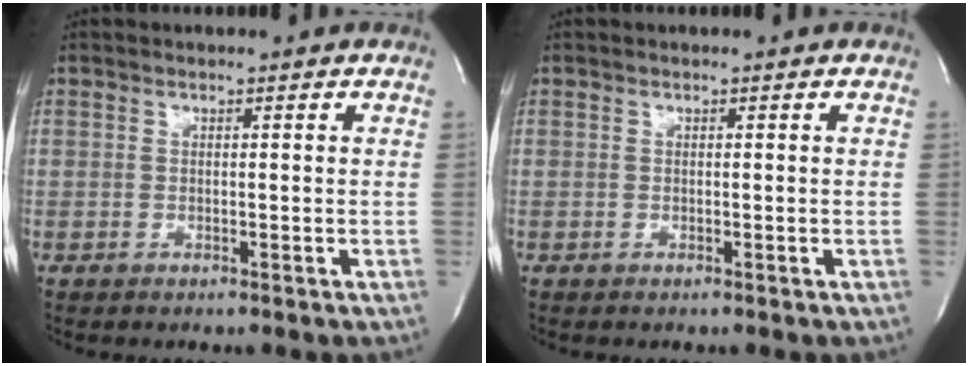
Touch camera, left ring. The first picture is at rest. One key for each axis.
{"total": 0.0}